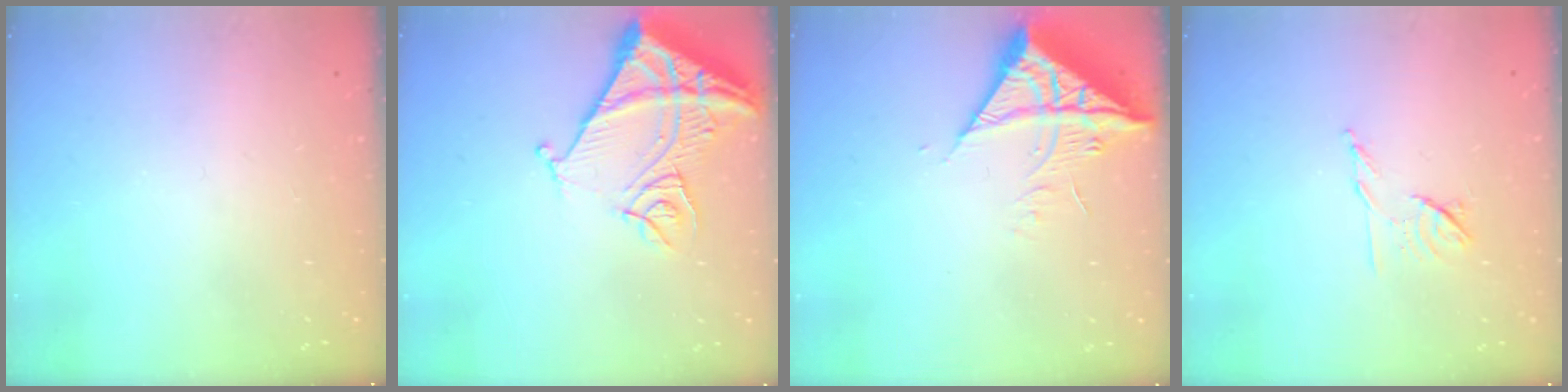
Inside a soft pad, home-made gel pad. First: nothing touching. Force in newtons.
{"total": 14.7, "press": 14.6, "slide": 1.6}
{"total": 10.4, "press": 10.3, "slide": 1.4}
{"total": 7.1, "press": 7.0, "slide": 1.2}